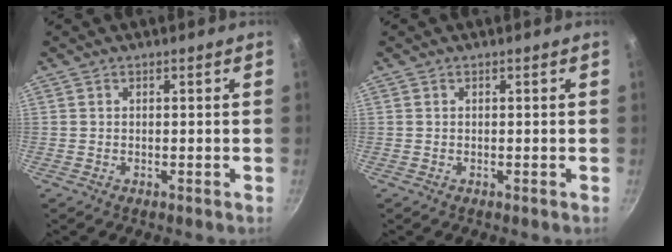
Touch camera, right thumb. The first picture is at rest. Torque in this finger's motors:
{"motor_torque": [0.00, 0.00, -0.29, 0.29, 0.00]}